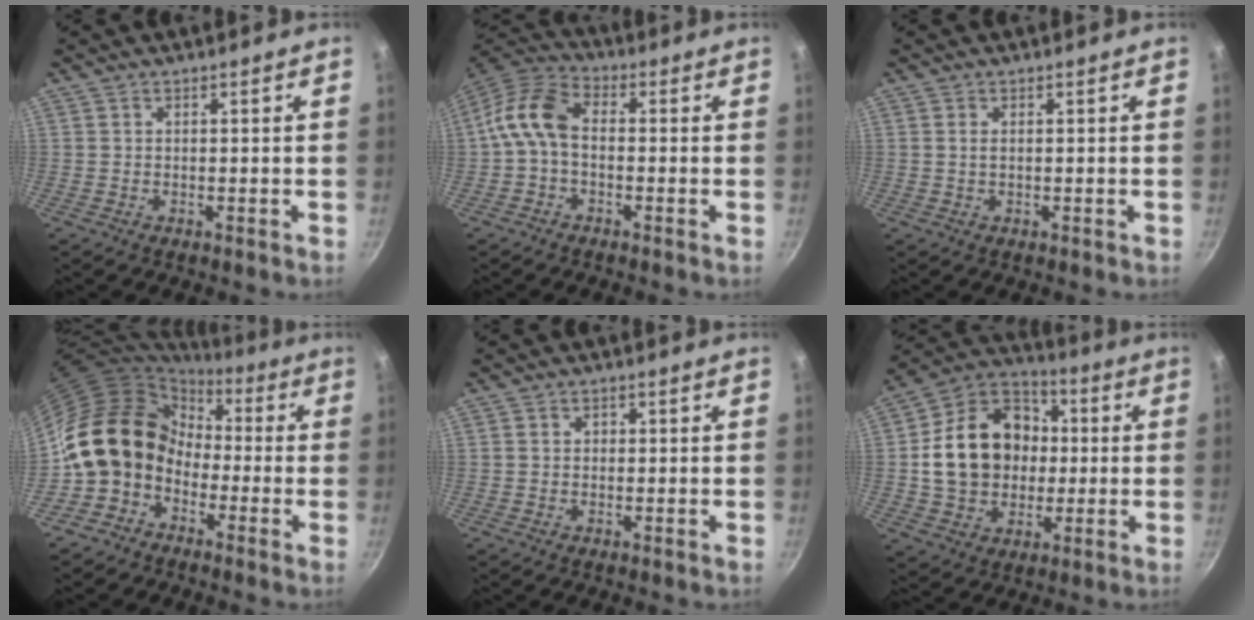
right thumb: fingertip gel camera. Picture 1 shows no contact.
{"total": 8.7, "force": [-0.9, 5.6, 6.6], "torque": [-0.126, 0.035, -0.036]}
{"total": 0.6, "force": [0.2, 0.2, 0.5], "torque": [-0.010, 0.000, 0.003]}
{"total": 13.4, "force": [-1.6, 11.2, 7.2], "torque": [-0.092, 0.042, -0.049]}
{"total": 1.2, "force": [0.0, 1.1, 0.5], "torque": [-0.005, 0.004, -0.001]}
{"total": 19.3, "force": [0.7, 15.6, 11.4], "torque": [-0.170, 0.036, 0.010]}